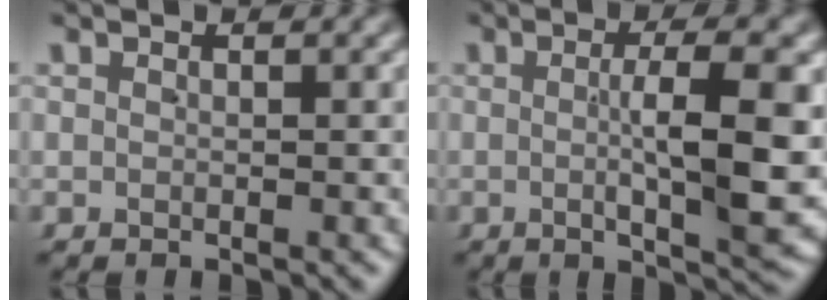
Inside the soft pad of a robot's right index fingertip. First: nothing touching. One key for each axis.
{"total": 7.7, "fx": 0.1, "fy": 1.1, "fz": 7.6, "tx": -0.107, "ty": 0.004, "tz": 0.003}